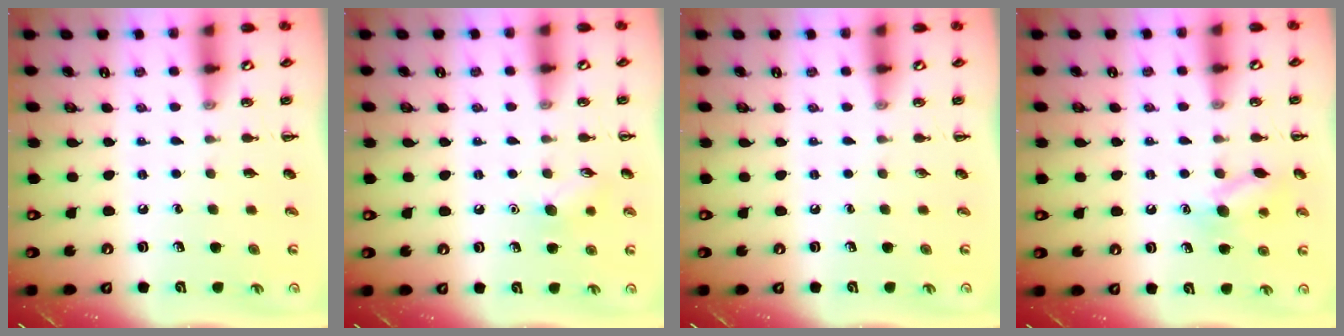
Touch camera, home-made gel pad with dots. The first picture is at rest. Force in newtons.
{"total": 7.8, "press": 7.7, "slide": 1.4}
{"total": 0.0}
{"total": 10.6, "press": 10.5, "slide": 1.6}